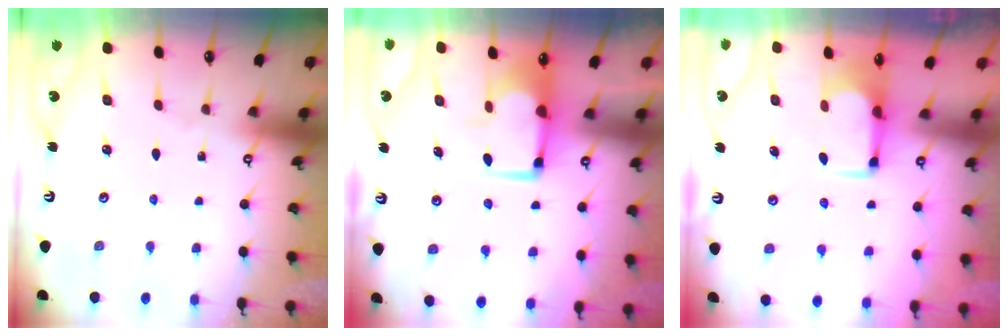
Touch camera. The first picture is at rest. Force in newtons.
{"total": 1.7, "press": 1.4, "slide": 0.8}
{"total": 1.9, "press": 1.6, "slide": 1.0}